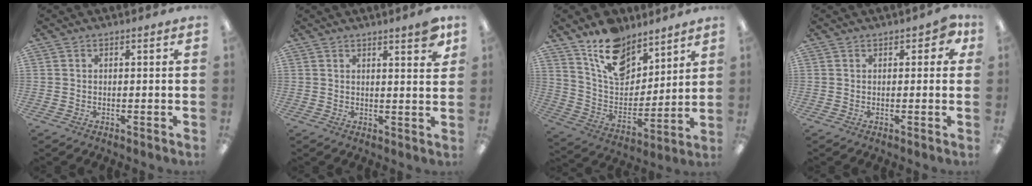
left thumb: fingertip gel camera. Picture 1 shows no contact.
{"total": 4.7, "force": [3.4, 0.7, 3.2], "torque": [-0.038, -0.020, 0.053]}
{"total": 15.6, "force": [11.4, 8.5, 6.5], "torque": [-0.123, -0.067, 0.212]}
{"total": 3.7, "force": [1.5, 2.2, 2.7], "torque": [-0.029, 0.000, 0.022]}